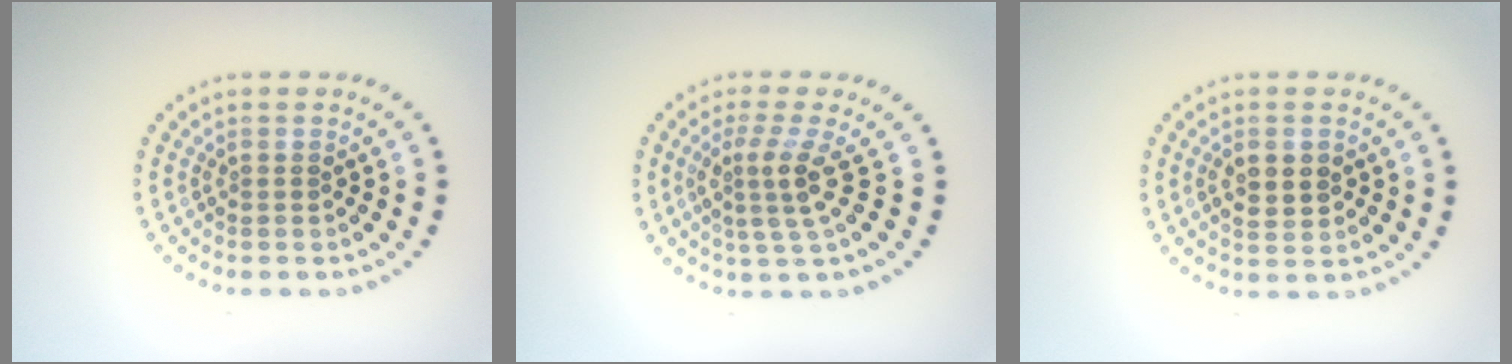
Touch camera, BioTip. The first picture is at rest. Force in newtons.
{"total": 3.1, "press": 2.3, "slide": 2.1}
{"total": 2.8, "press": 2.8, "slide": 0.2}